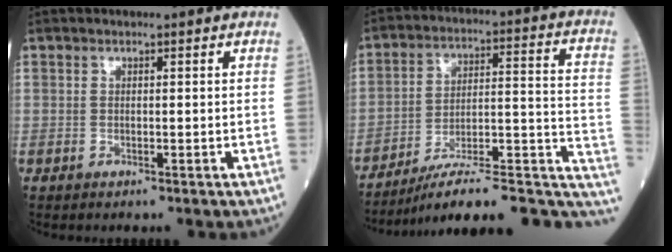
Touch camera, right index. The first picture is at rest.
{"total": 19.4, "force": [-15.0, 4.0, 11.6], "torque": [-0.098, 0.047, -0.217]}